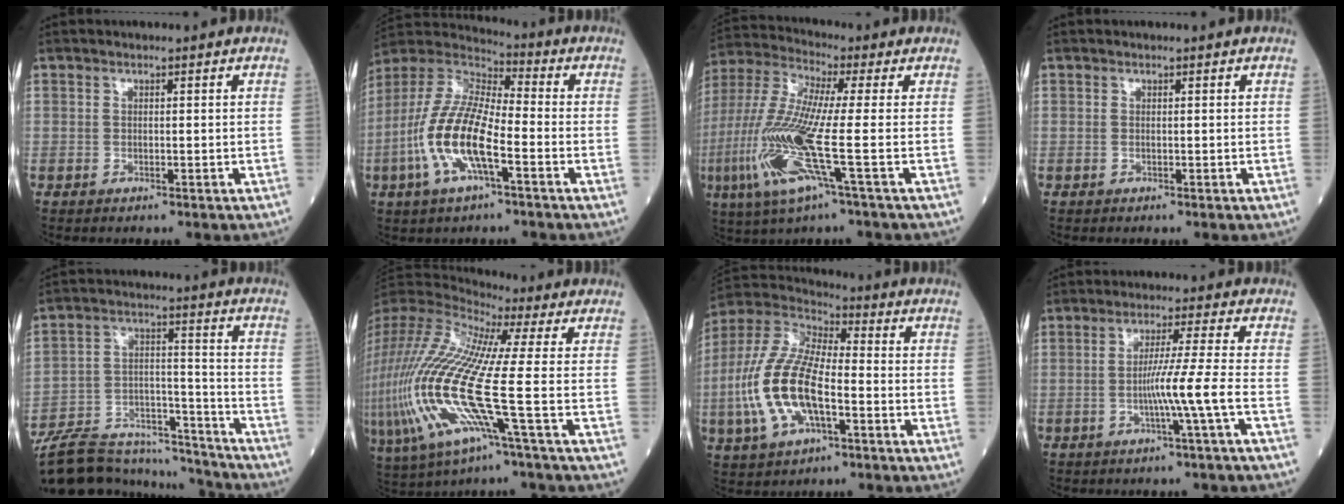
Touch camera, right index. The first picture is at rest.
{"total": 14.0, "force": [-4.3, 3.7, 12.8], "torque": [-0.281, -0.002, -0.087]}
{"total": 15.4, "force": [-3.6, 0.8, 14.9], "torque": [-0.337, -0.014, -0.079]}
{"total": 0.0}
{"total": 19.5, "force": [-17.8, 5.6, 5.7], "torque": [-0.124, 0.022, -0.284]}
{"total": 23.6, "force": [-6.0, 3.6, 22.6], "torque": [-0.574, -0.037, -0.129]}
{"total": 15.2, "force": [-3.6, 5.9, 13.6], "torque": [-0.308, 0.001, -0.070]}
{"total": 6.0, "force": [-1.9, -2.1, 5.3], "torque": [-0.098, 0.002, -0.034]}